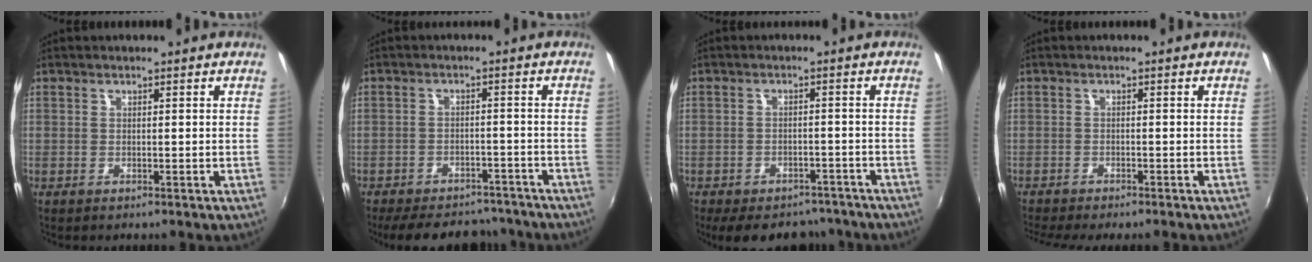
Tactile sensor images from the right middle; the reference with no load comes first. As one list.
[{"total": 15.5, "force": [-13.0, 6.2, 5.6], "torque": [-0.130, 0.011, -0.166]}, {"total": 13.0, "force": [-10.5, 5.9, 4.9], "torque": [-0.110, 0.002, -0.135]}, {"total": 5.2, "force": [-4.7, 0.2, 2.2], "torque": [-0.054, -0.020, -0.077]}]